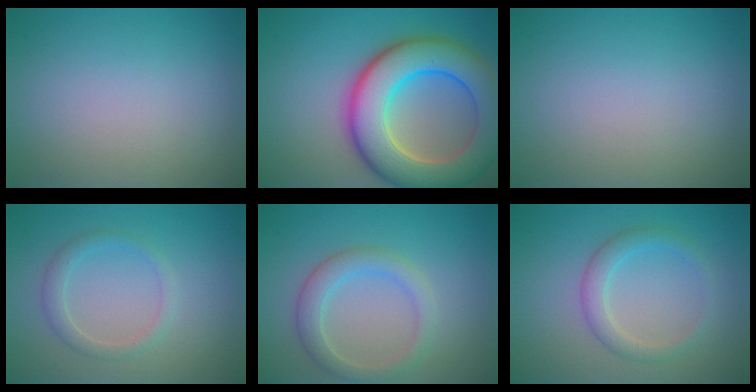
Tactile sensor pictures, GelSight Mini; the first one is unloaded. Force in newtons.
{"total": 11.3, "press": 11.3, "slide": 0.5}
{"total": 0.0}
{"total": 1.8, "press": 1.8, "slide": 0.1}
{"total": 3.1, "press": 3.1, "slide": 0.1}
{"total": 2.4, "press": 2.4, "slide": 0.1}